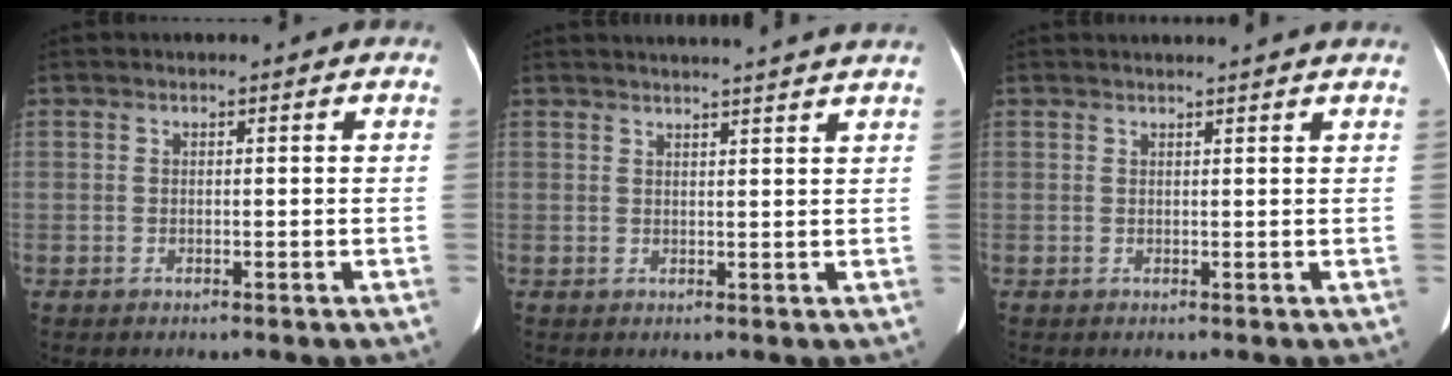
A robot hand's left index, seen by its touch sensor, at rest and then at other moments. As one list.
[{"total": 11.2, "force": [10.4, -1.1, 3.9], "torque": [-0.056, -0.004, 0.115]}, {"total": 5.1, "force": [4.7, -0.7, 1.8], "torque": [-0.023, 0.016, 0.047]}]